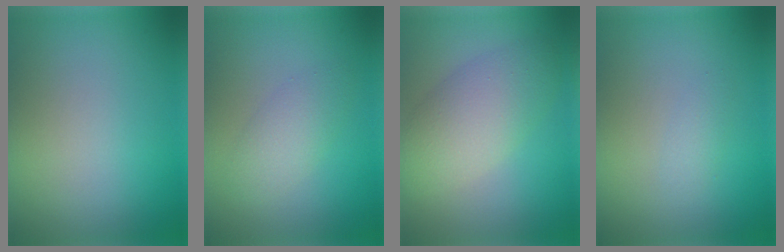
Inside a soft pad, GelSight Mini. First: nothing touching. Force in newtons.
{"total": 2.5, "press": 2.5, "slide": 0.1}
{"total": 5.2, "press": 5.2, "slide": 0.4}
{"total": 1.0, "press": 1.0, "slide": 0.0}